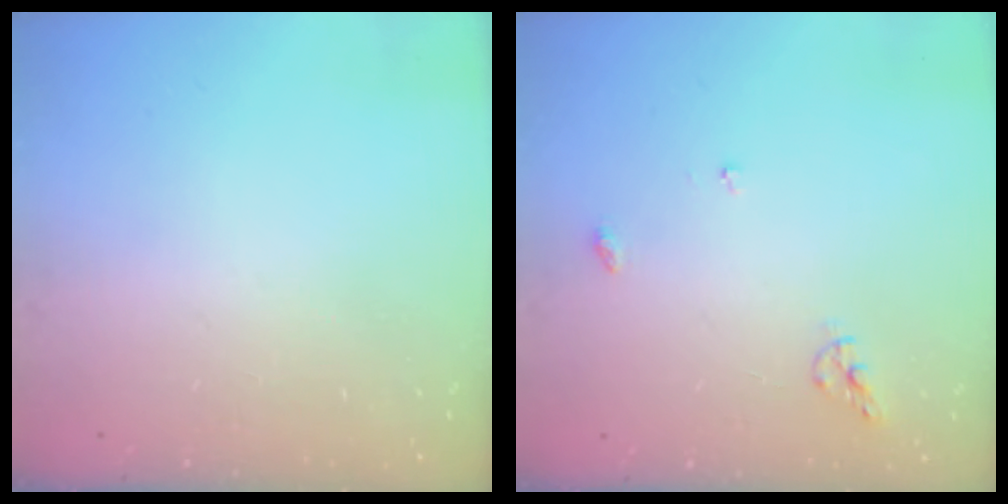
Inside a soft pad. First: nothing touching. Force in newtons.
{"total": 6.2, "press": 6.2, "slide": 0.1}